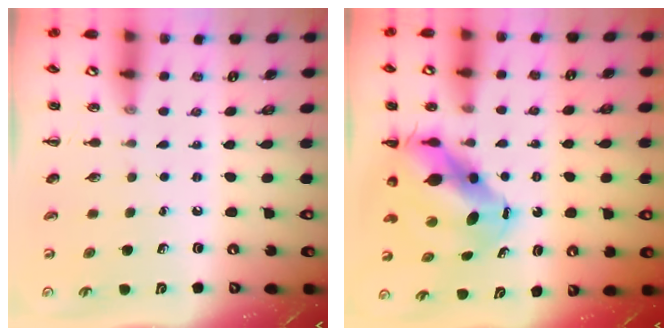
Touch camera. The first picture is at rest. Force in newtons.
{"total": 8.8, "press": 8.6, "slide": 1.9}